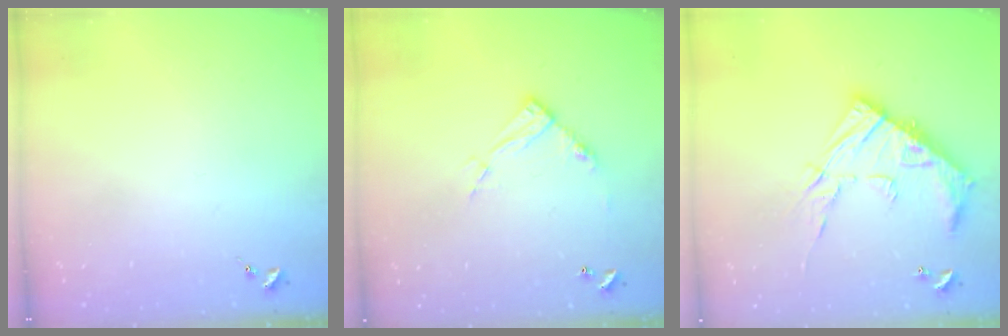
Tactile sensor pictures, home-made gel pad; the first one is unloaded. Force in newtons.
{"total": 11.8, "press": 11.7, "slide": 1.1}
{"total": 17.3, "press": 17.3, "slide": 1.4}